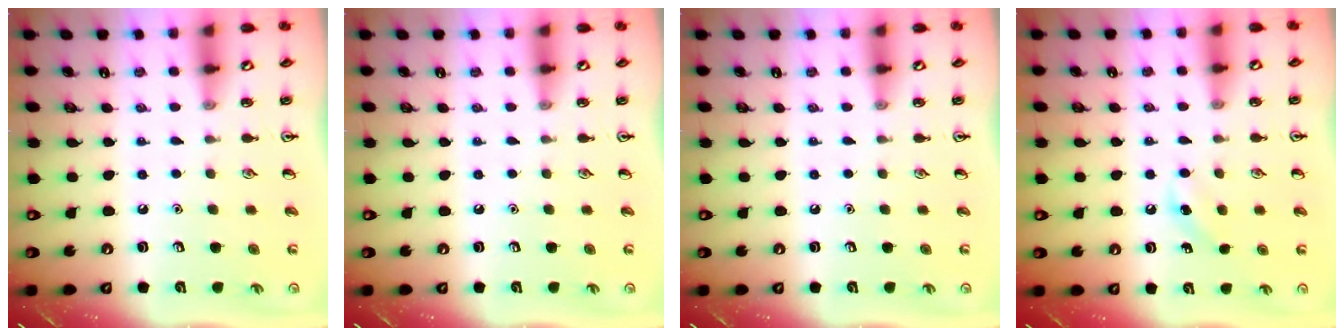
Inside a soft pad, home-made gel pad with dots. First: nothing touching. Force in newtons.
{"total": 0.0}
{"total": 0.0}
{"total": 5.7, "press": 5.4, "slide": 1.9}